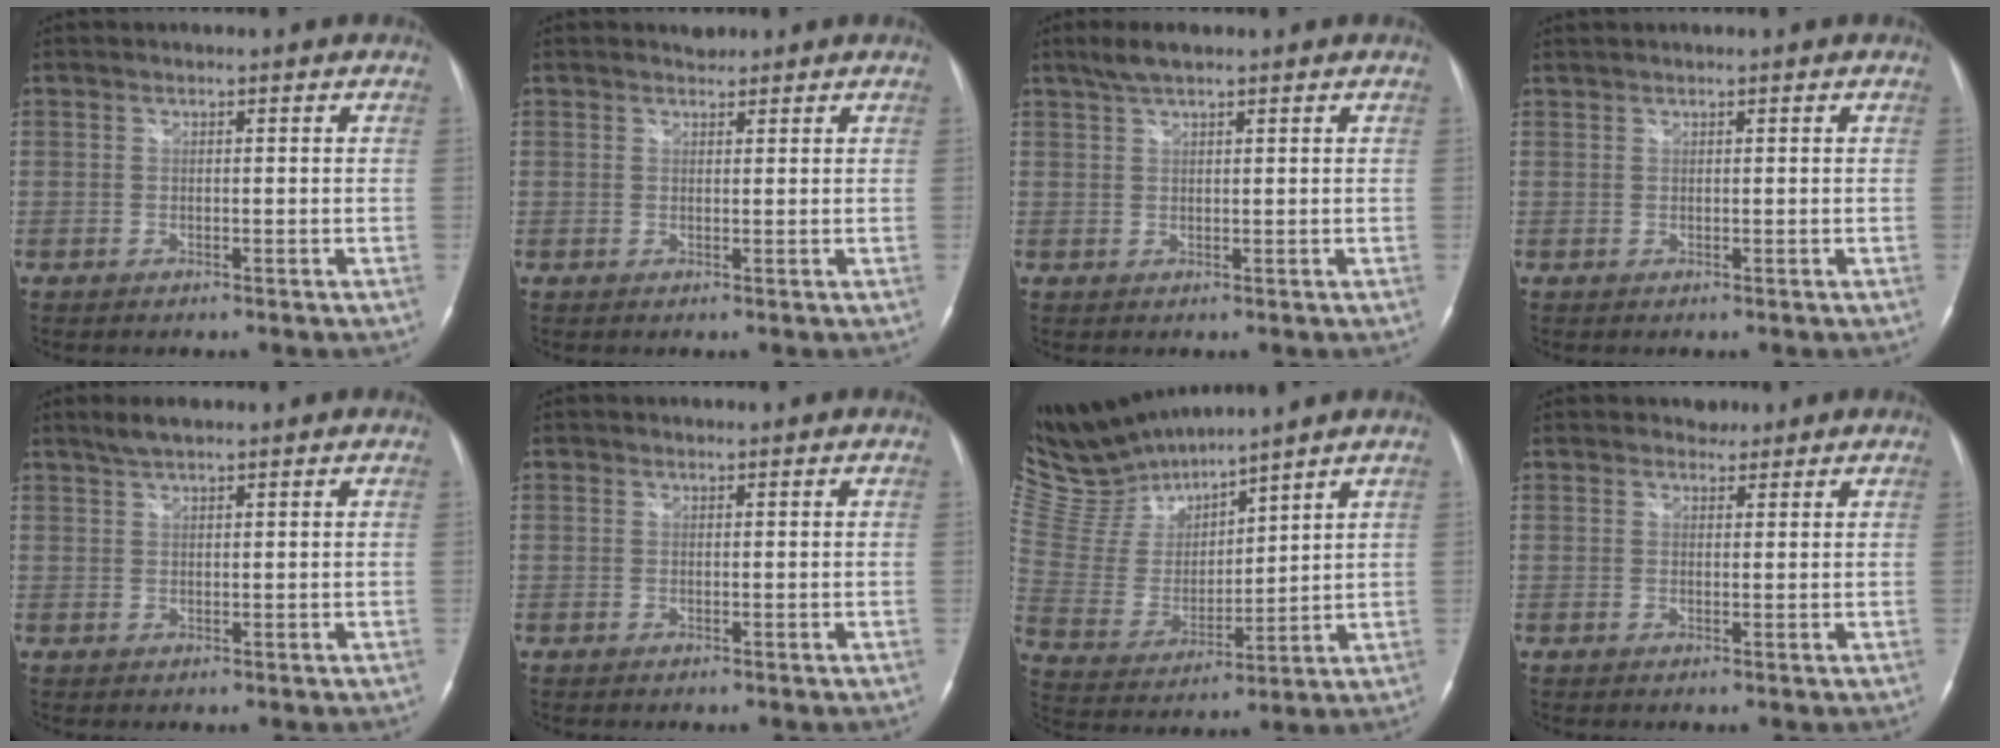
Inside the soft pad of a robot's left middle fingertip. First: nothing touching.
{"total": 1.2, "force": [1.1, 0.5, 0.0], "torque": [-0.002, 0.003, 0.014]}
{"total": 3.2, "force": [2.4, 0.4, 2.0], "torque": [-0.047, 0.008, 0.050]}
{"total": 0.6, "force": [0.6, 0.0, 0.1], "torque": [-0.006, 0.009, 0.017]}
{"total": 2.6, "force": [2.1, 0.3, 1.4], "torque": [-0.033, 0.005, 0.041]}
{"total": 0.0}
{"total": 11.8, "force": [11.6, 0.8, 2.1], "torque": [-0.071, 0.004, 0.252]}
{"total": 1.7, "force": [1.4, 1.1, -0.1], "torque": [0.002, 0.002, 0.016]}